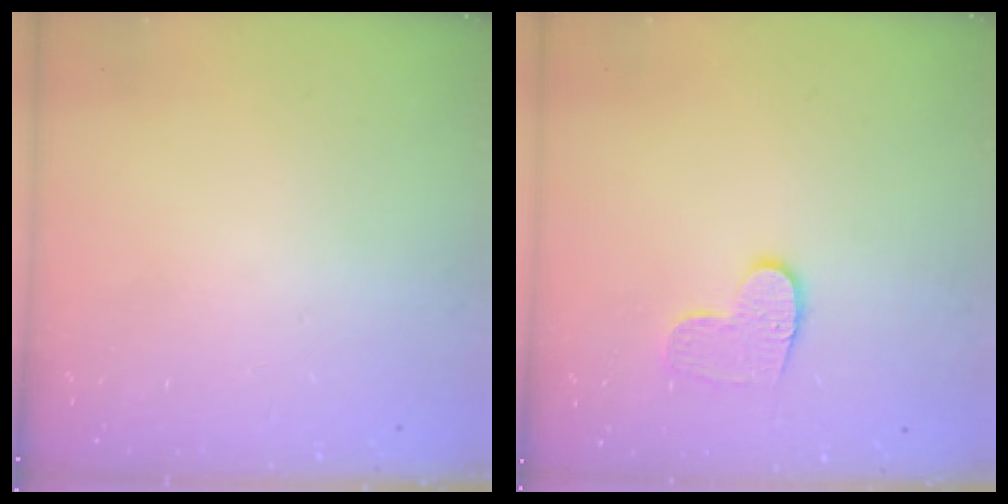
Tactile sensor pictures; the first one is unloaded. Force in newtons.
{"total": 8.2, "press": 8.2, "slide": 0.2}